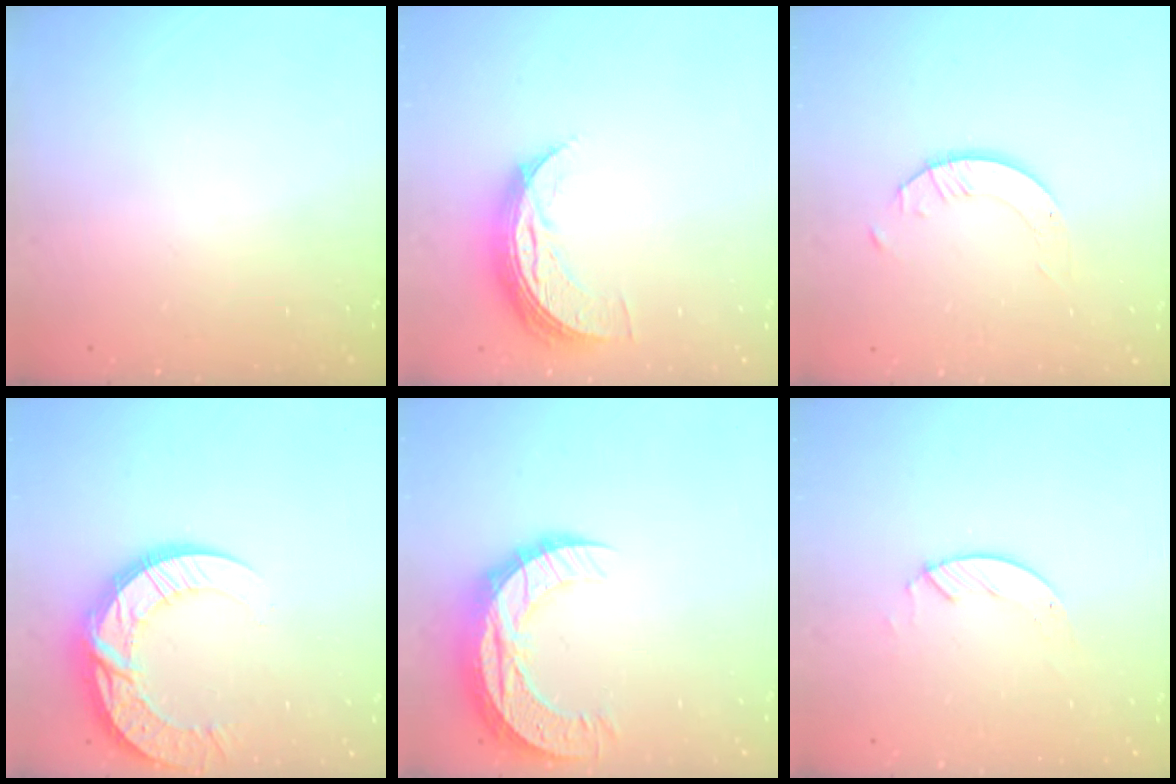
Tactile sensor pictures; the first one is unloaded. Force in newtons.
{"total": 8.3, "press": 8.3, "slide": 0.5}
{"total": 2.7, "press": 2.7, "slide": 0.2}
{"total": 15.3, "press": 15.2, "slide": 1.4}
{"total": 12.7, "press": 12.7, "slide": 0.9}
{"total": 3.1, "press": 3.1, "slide": 0.3}